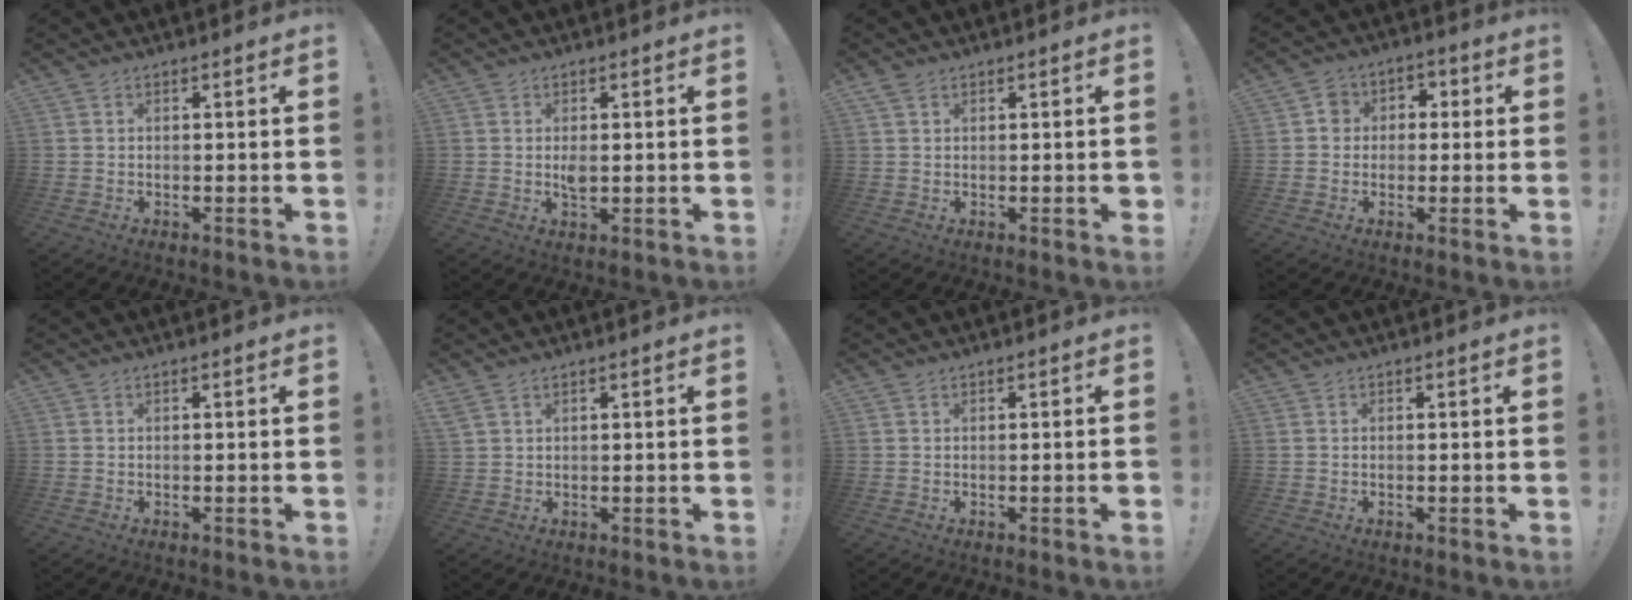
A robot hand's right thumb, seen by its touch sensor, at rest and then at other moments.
{"total": 2.7, "force": [0.3, 1.3, 2.3], "torque": [-0.030, -0.004, 0.002]}
{"total": 1.8, "force": [0.7, 0.8, 1.5], "torque": [-0.022, -0.001, 0.013]}
{"total": 6.3, "force": [-0.6, 5.9, 1.9], "torque": [-0.021, 0.021, -0.012]}
{"total": 0.0}
{"total": 2.1, "force": [1.3, 0.7, 1.4], "torque": [-0.030, 0.000, 0.025]}
{"total": 1.2, "force": [-0.5, -0.2, 1.1], "torque": [-0.019, 0.001, -0.009]}
{"total": 0.0}